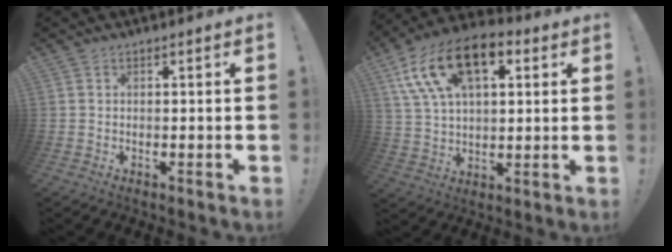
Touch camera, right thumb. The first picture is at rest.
{"total": 18.7, "force": [8.4, 10.7, 12.8], "torque": [-0.235, -0.027, 0.150]}